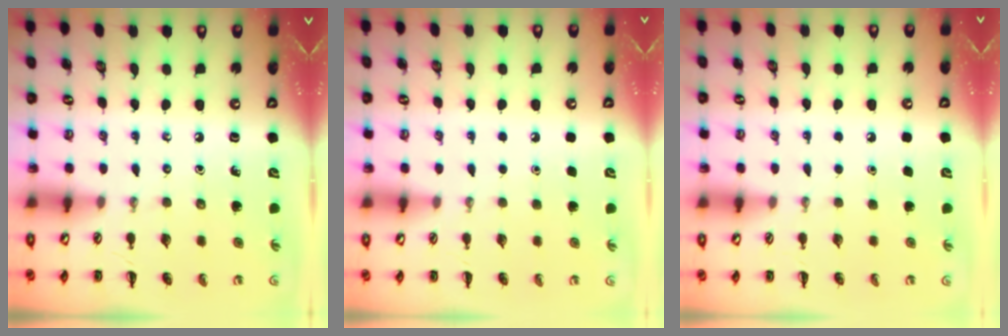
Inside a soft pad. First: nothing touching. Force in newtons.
{"total": 1.7, "press": 1.7, "slide": 0.1}
{"total": 1.8, "press": 1.7, "slide": 0.1}